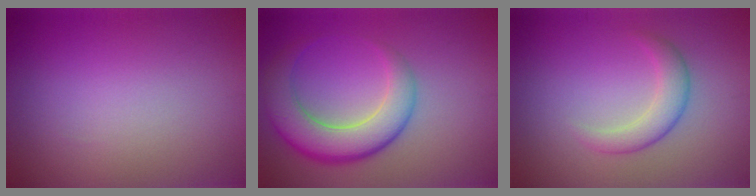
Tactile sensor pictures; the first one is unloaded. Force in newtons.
{"total": 6.5, "press": 6.5, "slide": 0.2}
{"total": 2.5, "press": 2.5, "slide": 0.1}